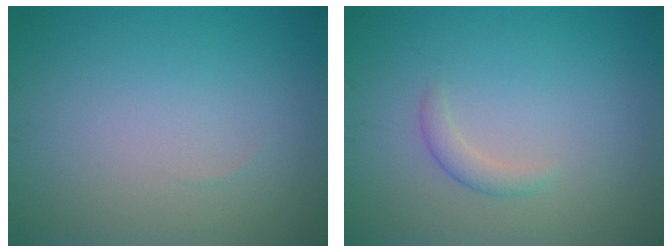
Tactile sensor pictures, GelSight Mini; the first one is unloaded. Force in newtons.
{"total": 1.3, "press": 1.3, "slide": 0.0}